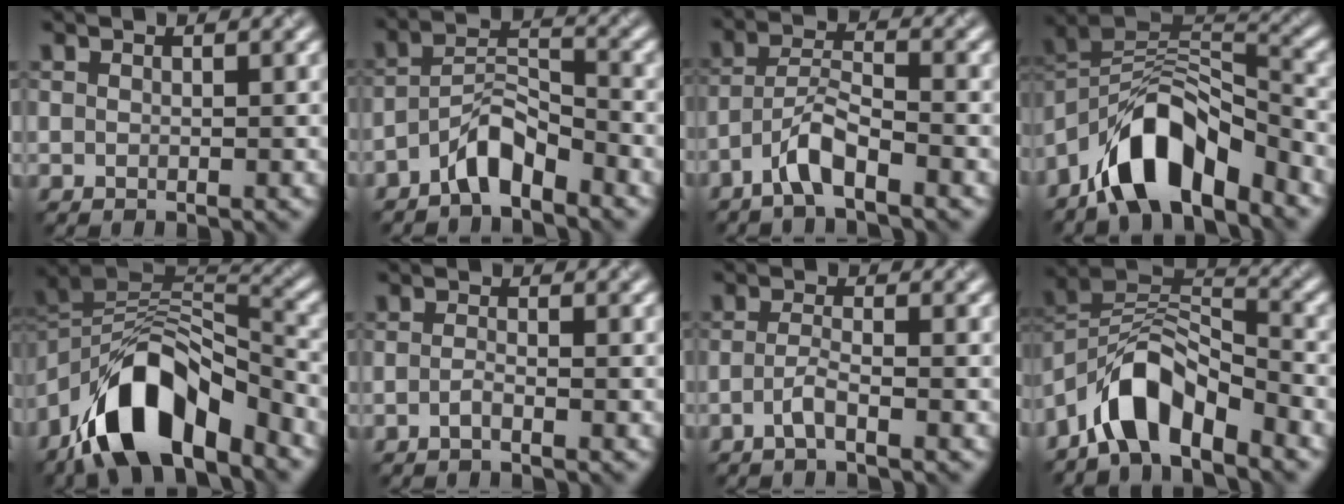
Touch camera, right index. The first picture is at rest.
{"total": 4.2, "force": [-3.1, 1.4, 2.4], "torque": [-0.040, 0.019, -0.063]}
{"total": 3.9, "force": [-2.7, 0.7, 2.7], "torque": [-0.054, 0.013, -0.059]}
{"total": 8.9, "force": [-6.0, 3.5, 5.6], "torque": [-0.084, 0.010, -0.112]}
{"total": 11.2, "force": [-6.9, 4.6, 7.5], "torque": [-0.124, 0.009, -0.135]}
{"total": 1.2, "force": [-0.8, 0.3, 0.9], "torque": [-0.017, 0.001, -0.018]}
{"total": 2.0, "force": [-1.2, 0.3, 1.6], "torque": [-0.034, 0.004, -0.030]}
{"total": 7.0, "force": [-4.8, 2.7, 4.3], "torque": [-0.067, 0.008, -0.093]}